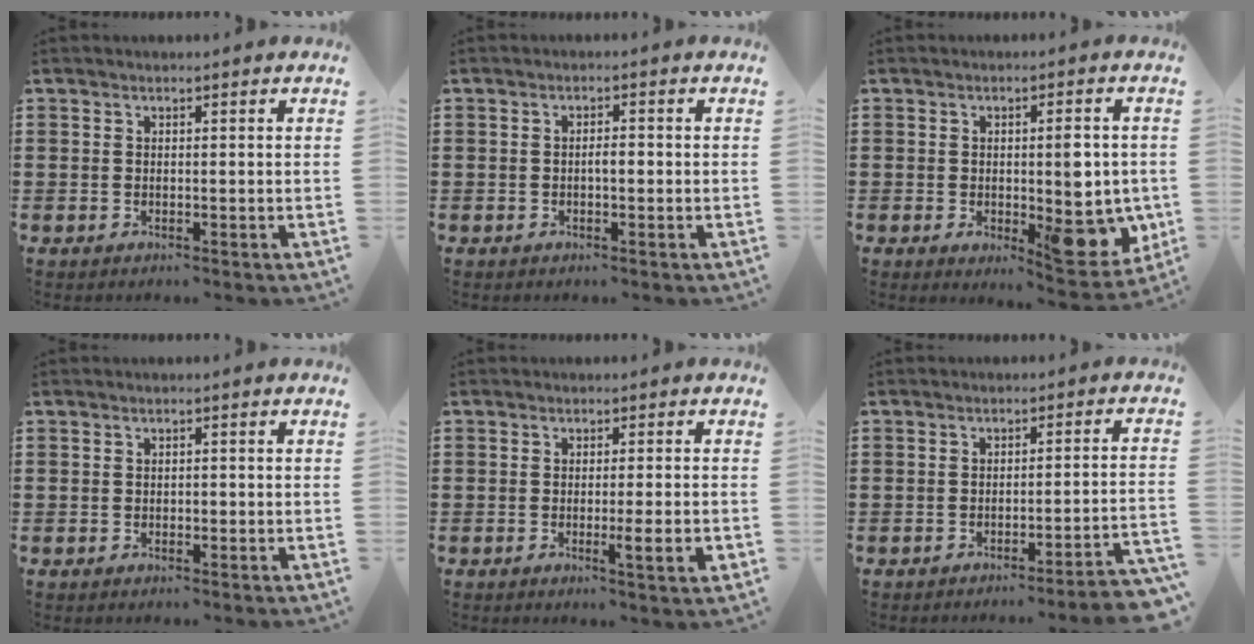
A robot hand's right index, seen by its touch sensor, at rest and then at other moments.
{"total": 1.7, "force": [-0.4, 0.5, 1.6], "torque": [-0.029, 0.002, -0.007]}
{"total": 8.1, "force": [-0.5, 3.2, 7.4], "torque": [-0.086, -0.011, -0.008]}
{"total": 0.5, "force": [-0.2, 0.4, 0.3], "torque": [-0.007, 0.002, -0.004]}
{"total": 3.8, "force": [-1.1, 0.0, 3.6], "torque": [-0.066, -0.012, -0.020]}
{"total": 3.3, "force": [-2.8, -0.6, 1.7], "torque": [-0.031, -0.013, -0.057]}